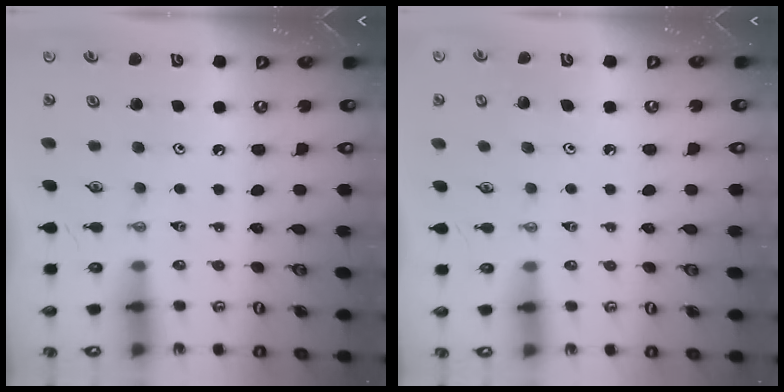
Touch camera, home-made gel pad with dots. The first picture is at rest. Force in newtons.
{"total": 4.0, "press": 4.0, "slide": 0.2}